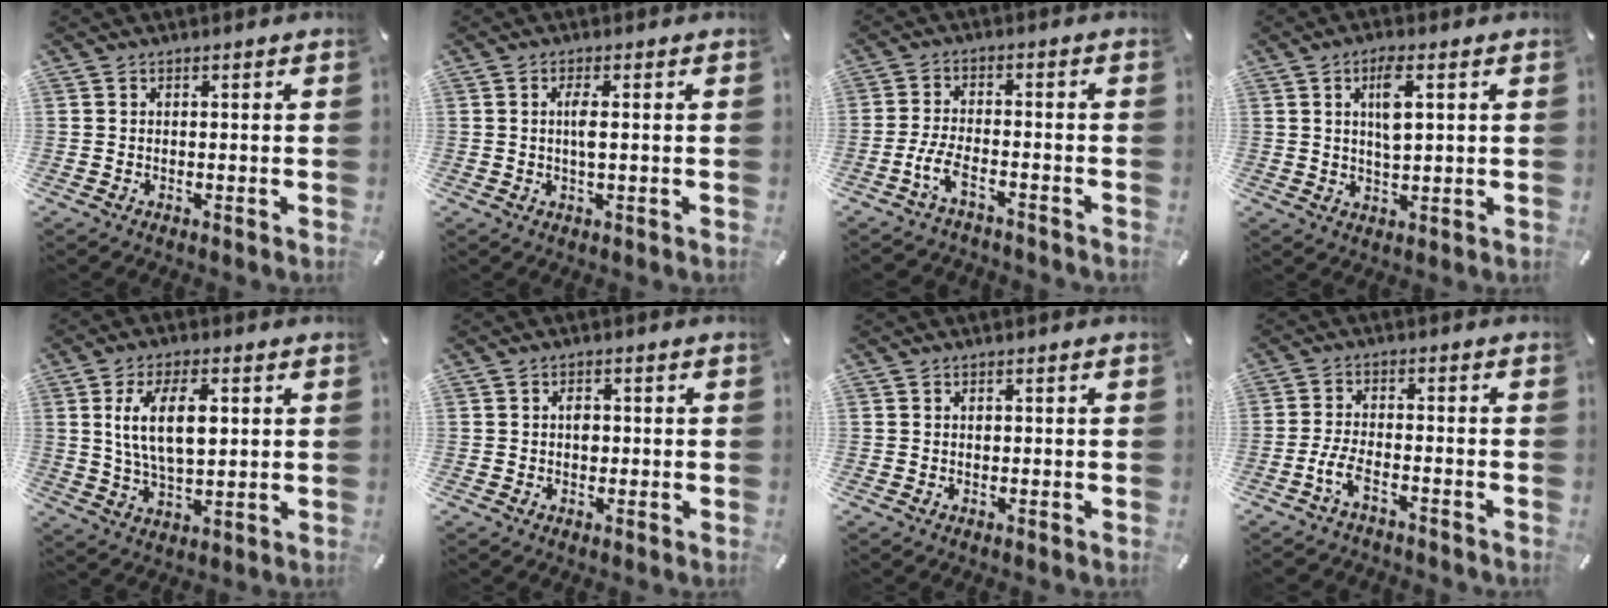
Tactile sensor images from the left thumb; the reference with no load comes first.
{"total": 3.2, "force": [0.2, 0.7, 3.1], "torque": [-0.061, -0.001, 0.002]}
{"total": 6.2, "force": [-3.9, 2.6, 4.1], "torque": [-0.099, 0.007, -0.077]}
{"total": 6.7, "force": [2.1, 2.5, 5.9], "torque": [-0.114, -0.003, 0.029]}
{"total": 12.0, "force": [2.9, 6.1, 10.0], "torque": [-0.192, -0.004, 0.043]}
{"total": 2.5, "force": [-0.1, 1.9, 1.6], "torque": [-0.016, -0.003, -0.007]}
{"total": 0.7, "force": [0.1, 0.6, 0.4], "torque": [-0.007, 0.001, 0.001]}
{"total": 5.5, "force": [-3.5, 2.2, 3.6], "torque": [-0.085, 0.008, -0.069]}